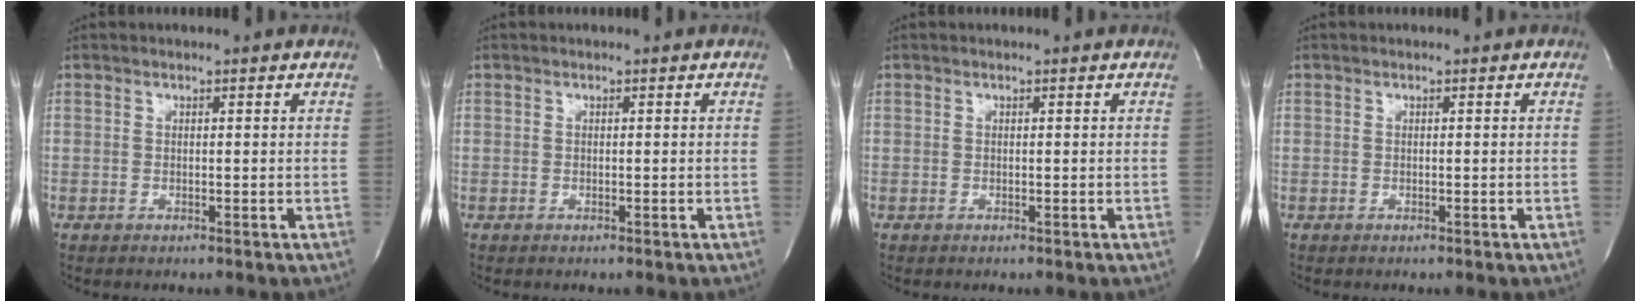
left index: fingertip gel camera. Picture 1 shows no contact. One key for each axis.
{"total": 0.0}
{"total": 0.0}
{"total": 0.0}